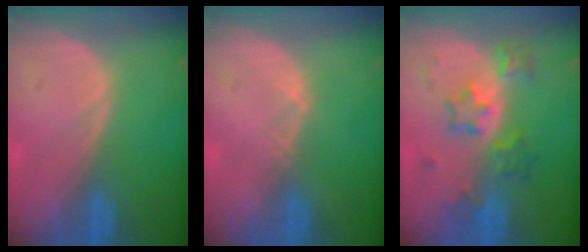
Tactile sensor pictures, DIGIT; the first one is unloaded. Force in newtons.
{"total": 0.6, "press": 0.5, "slide": 0.3}
{"total": 6.1, "press": 5.9, "slide": 1.4}